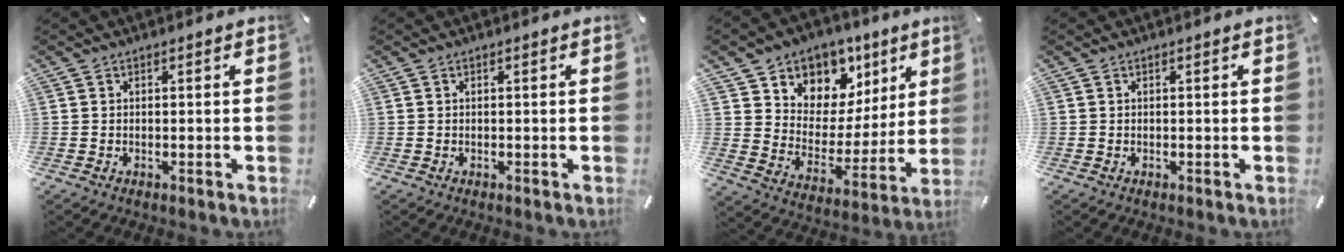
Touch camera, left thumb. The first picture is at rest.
{"total": 0.0}
{"total": 8.9, "force": [5.4, 7.0, -0.7], "torque": [0.001, -0.069, 0.102]}
{"total": 0.0}